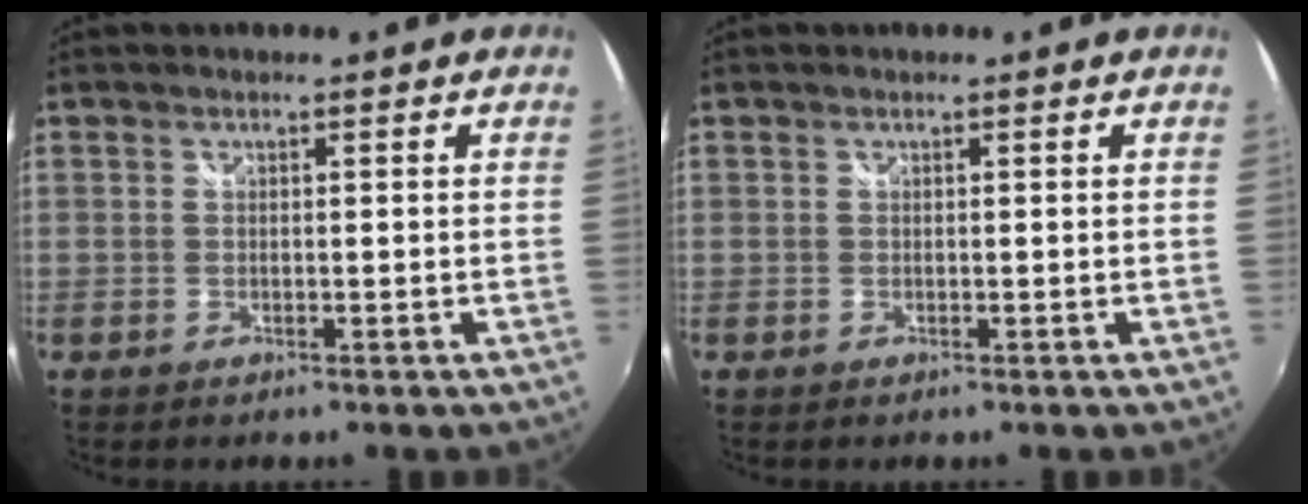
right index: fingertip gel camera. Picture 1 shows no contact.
{"total": 0.0}